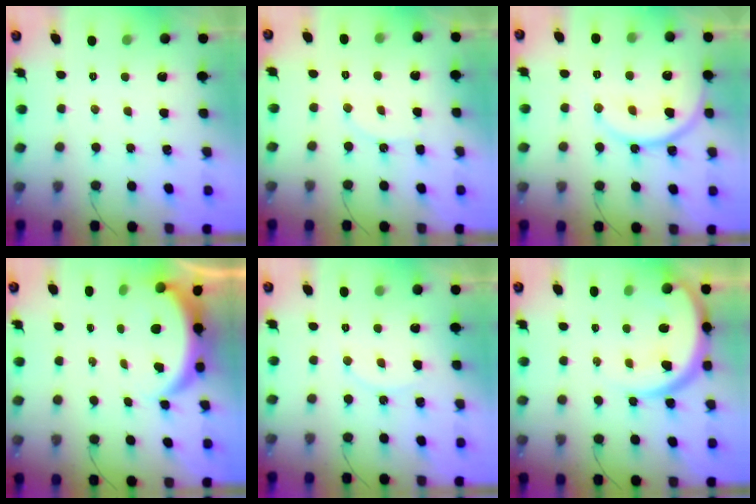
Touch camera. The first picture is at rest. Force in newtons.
{"total": 7.5, "press": 7.2, "slide": 2.0}
{"total": 13.7, "press": 13.6, "slide": 1.4}
{"total": 5.9, "press": 5.9, "slide": 0.8}
{"total": 4.8, "press": 4.7, "slide": 0.4}
{"total": 13.9, "press": 13.8, "slide": 1.5}